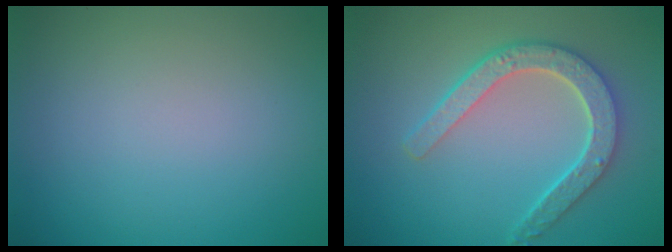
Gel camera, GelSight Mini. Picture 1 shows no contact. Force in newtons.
{"total": 5.1, "press": 4.0, "slide": 3.2}